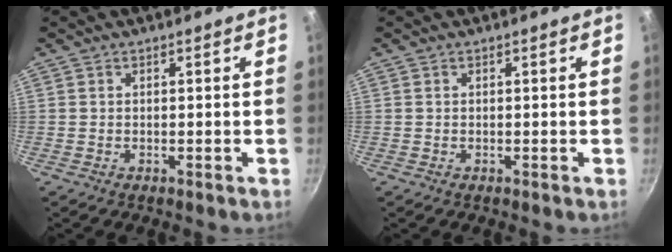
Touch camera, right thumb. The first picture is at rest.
{"total": 0.0}